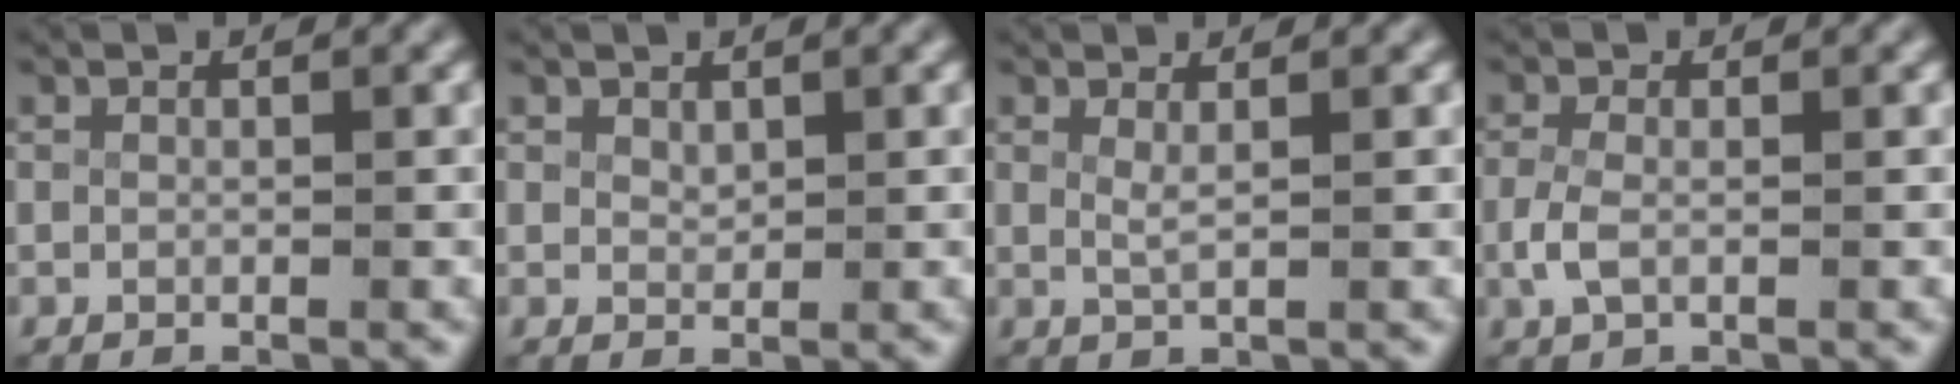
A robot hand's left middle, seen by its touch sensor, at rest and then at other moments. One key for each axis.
{"total": 0.9, "fx": 0.8, "fy": 0.2, "fz": 0.3, "tx": -0.009, "ty": -0.010, "tz": 0.024}
{"total": 1.2, "fx": 0.6, "fy": -0.2, "fz": 1.0, "tx": -0.030, "ty": -0.014, "tz": 0.021}
{"total": 1.9, "fx": -0.4, "fy": 0.9, "fz": 1.6, "tx": -0.052, "ty": -0.010, "tz": -0.002}